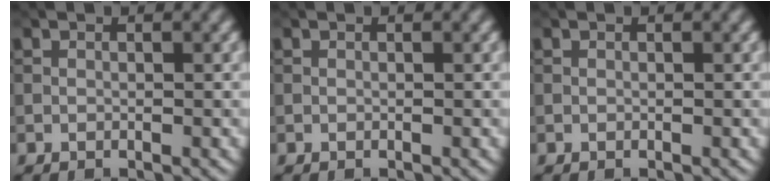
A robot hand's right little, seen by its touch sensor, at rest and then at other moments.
{"total": 0.0}
{"total": 0.0}